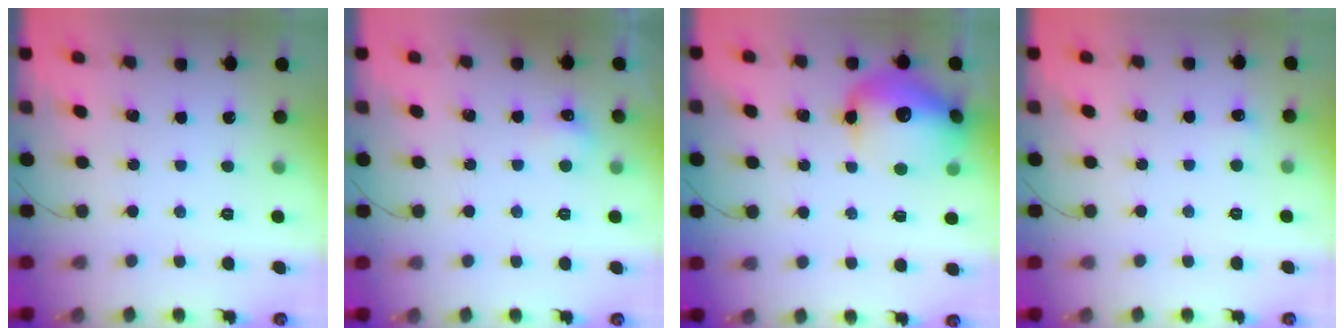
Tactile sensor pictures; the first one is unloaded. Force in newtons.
{"total": 5.1, "press": 5.0, "slide": 1.3}
{"total": 17.4, "press": 17.1, "slide": 2.8}
{"total": 3.6, "press": 3.4, "slide": 1.0}